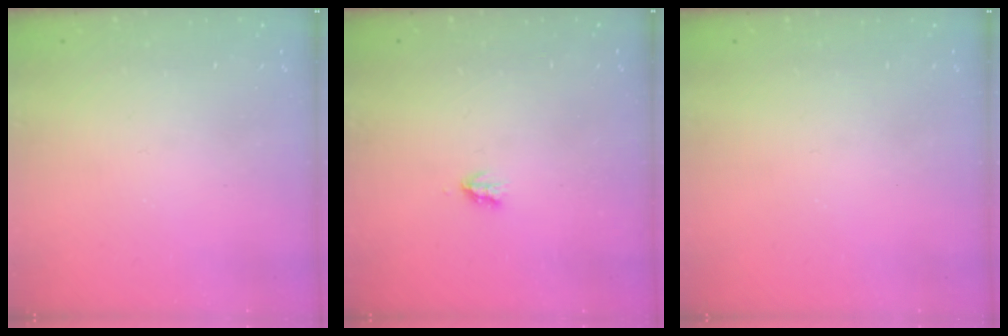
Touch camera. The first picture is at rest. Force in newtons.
{"total": 1.9, "press": 1.8, "slide": 0.4}
{"total": 0.0}